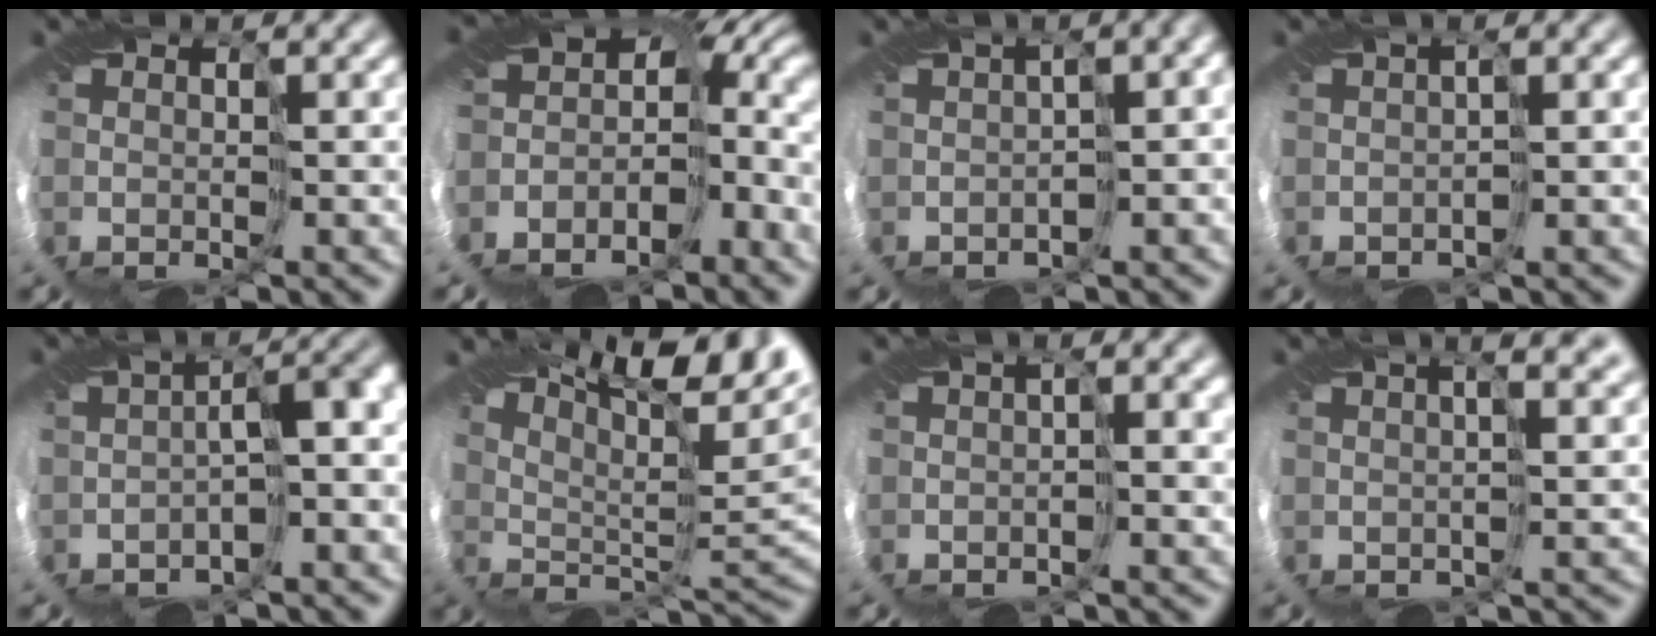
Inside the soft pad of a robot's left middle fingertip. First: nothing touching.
{"total": 10.1, "force": [-5.9, 6.3, 5.3], "torque": [-0.109, -0.008, -0.054]}
{"total": 6.5, "force": [-0.8, 3.1, 5.6], "torque": [-0.086, 0.010, 0.012]}
{"total": 1.0, "force": [0.0, 0.4, 0.9], "torque": [-0.007, 0.012, 0.001]}
{"total": 4.8, "force": [-1.8, 1.2, 4.2], "torque": [-0.051, 0.011, -0.026]}
{"total": 10.7, "force": [6.7, 2.7, 7.9], "torque": [-0.112, 0.030, 0.104]}
{"total": 3.0, "force": [1.4, 1.1, 2.5], "torque": [-0.034, 0.006, 0.022]}
{"total": 7.2, "force": [4.4, 2.7, 5.0], "torque": [-0.066, 0.041, 0.055]}